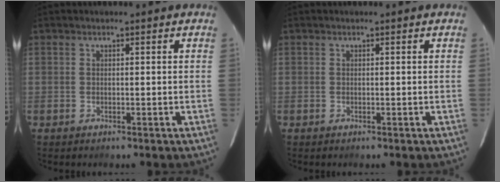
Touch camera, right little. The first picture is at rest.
{"total": 0.0}